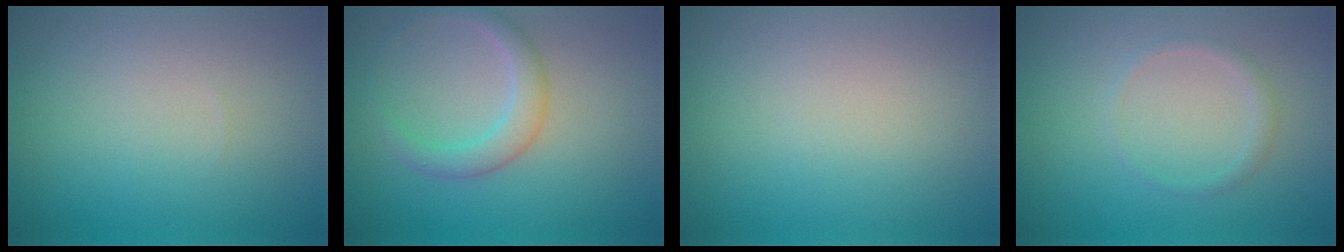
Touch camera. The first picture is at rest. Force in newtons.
{"total": 2.5, "press": 2.5, "slide": 0.1}
{"total": 0.0}
{"total": 1.1, "press": 1.0, "slide": 0.1}